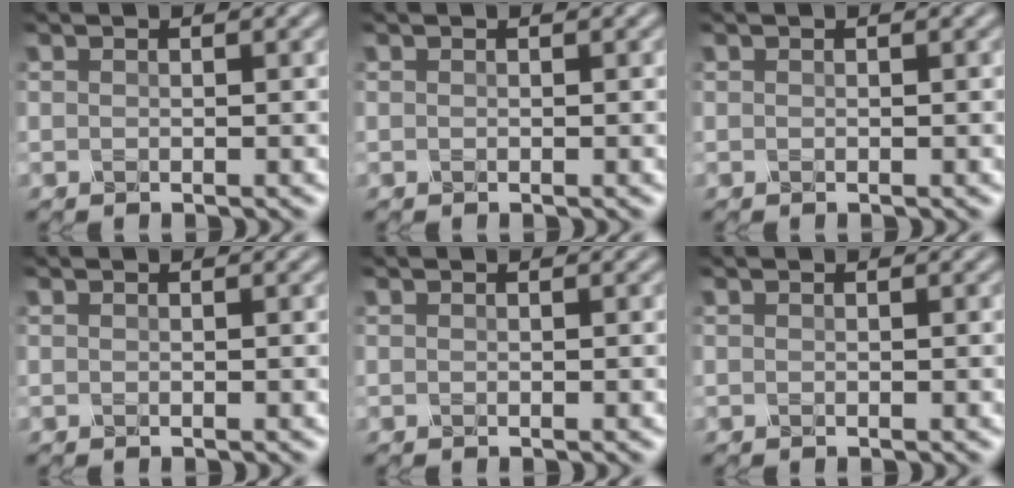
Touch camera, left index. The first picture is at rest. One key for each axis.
{"total": 0.0}
{"total": 0.0}
{"total": 0.0}
{"total": 0.0}
{"total": 0.0}